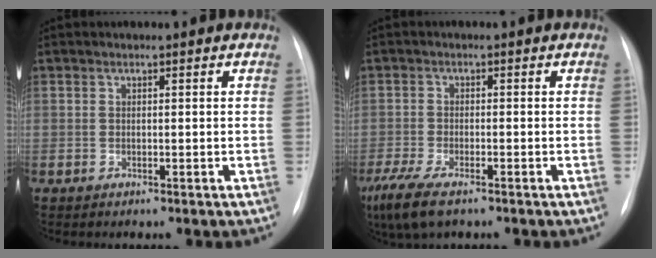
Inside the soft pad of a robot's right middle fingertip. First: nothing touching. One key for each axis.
{"total": 7.3, "fx": -5.0, "fy": 2.0, "fz": 5.0, "tx": -0.103, "ty": -0.021, "tz": -0.085}